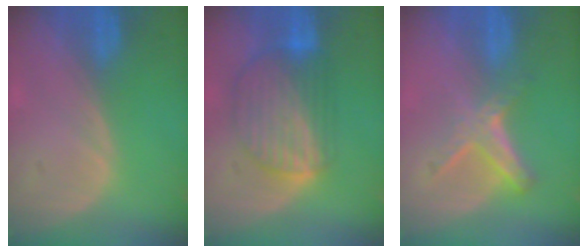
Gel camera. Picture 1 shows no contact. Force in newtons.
{"total": 8.7, "press": 7.7, "slide": 4.1}
{"total": 5.8, "press": 5.1, "slide": 2.8}